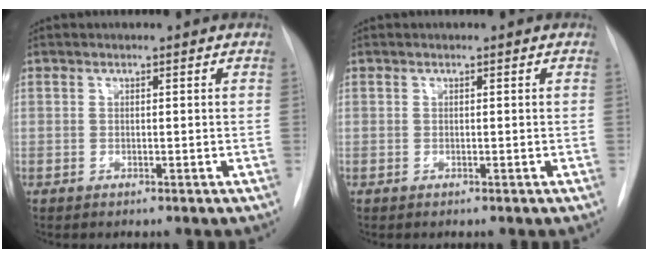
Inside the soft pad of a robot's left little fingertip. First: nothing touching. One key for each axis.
{"total": 0.0}